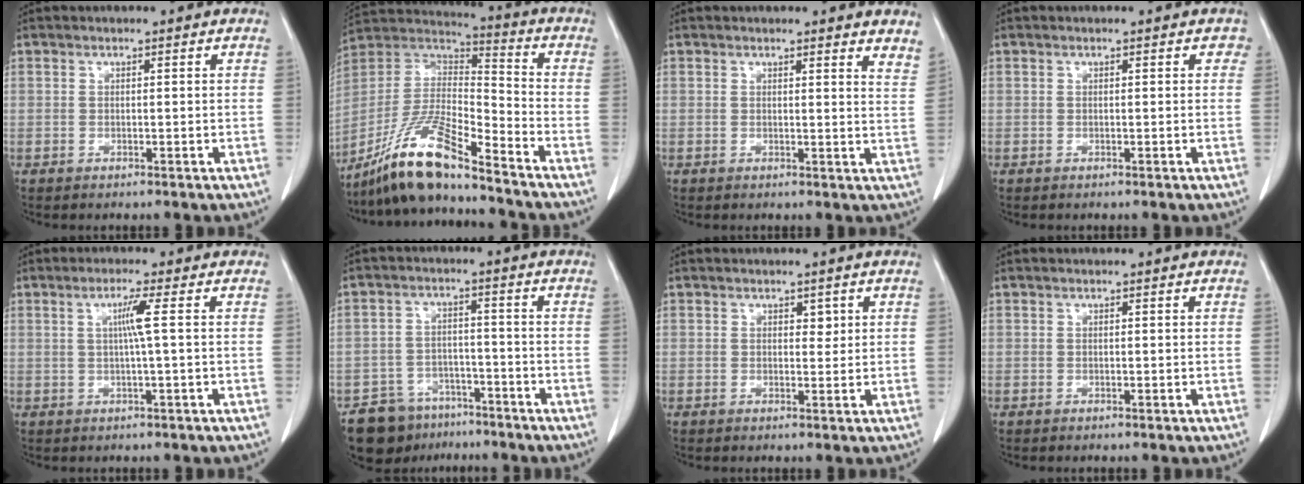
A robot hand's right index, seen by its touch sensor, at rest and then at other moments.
{"total": 15.4, "force": [-12.2, 1.5, 9.3], "torque": [-0.183, -0.003, -0.227]}
{"total": 5.7, "force": [5.4, 1.0, 1.6], "torque": [-0.006, -0.024, 0.036]}
{"total": 0.5, "force": [0.0, 0.5, 0.2], "torque": [0.011, 0.005, -0.006]}
{"total": 3.3, "force": [0.5, -0.9, 3.1], "torque": [-0.062, 0.001, 0.009]}
{"total": 8.6, "force": [-6.6, 5.5, 1.1], "torque": [-0.016, 0.018, -0.104]}
{"total": 1.3, "force": [0.6, 0.8, 0.8], "torque": [-0.008, -0.004, 0.009]}
{"total": 0.0}